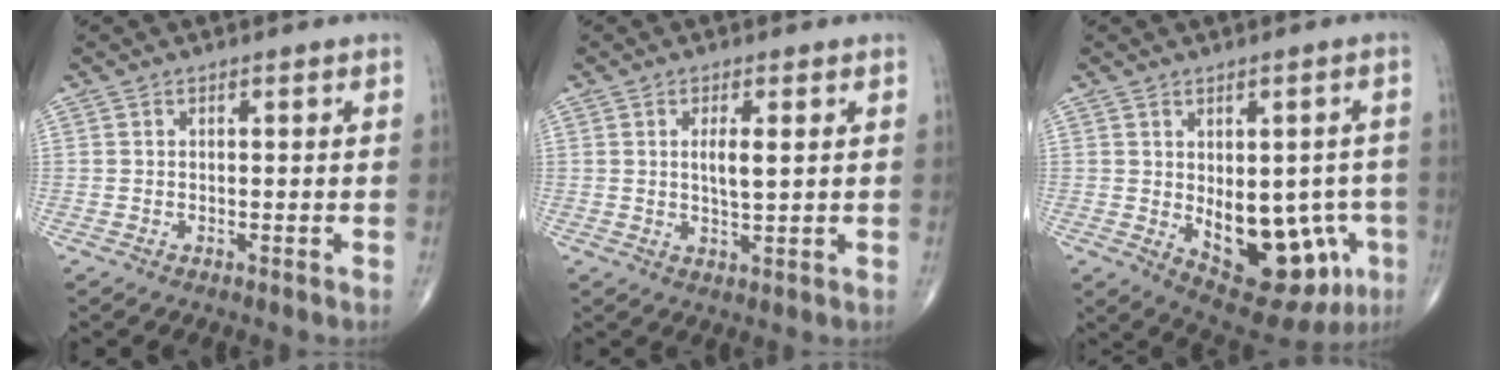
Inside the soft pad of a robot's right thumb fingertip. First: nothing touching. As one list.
[{"total": 4.2, "force": [1.0, 1.0, 3.9], "torque": [-0.070, -0.008, 0.018]}, {"total": 16.5, "force": [-3.8, 9.0, 13.3], "torque": [-0.143, 0.003, -0.023]}]